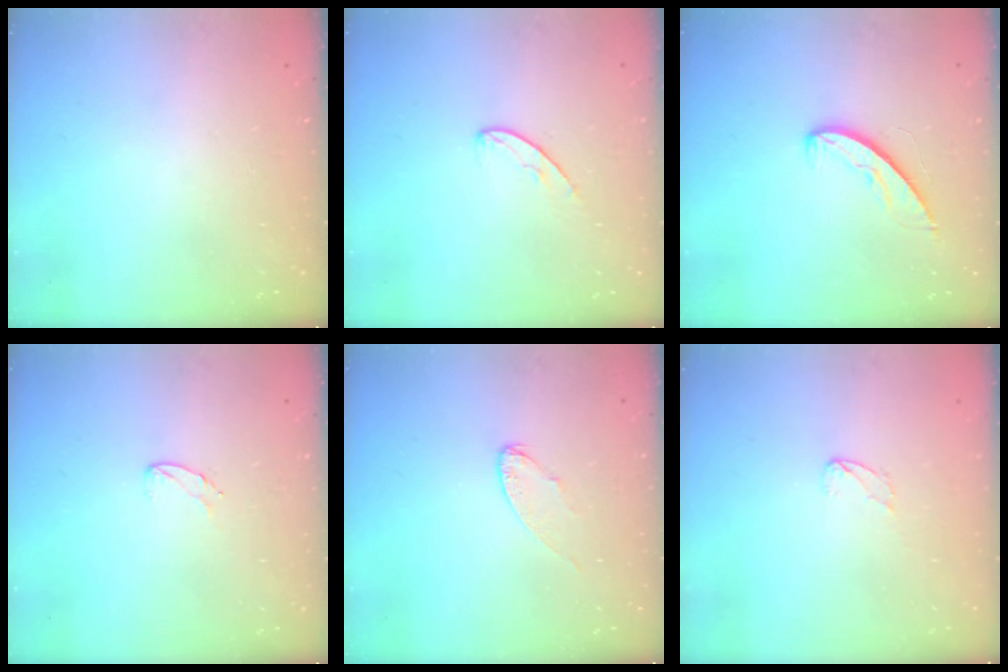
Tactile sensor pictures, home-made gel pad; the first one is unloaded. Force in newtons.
{"total": 5.0, "press": 5.0, "slide": 0.5}
{"total": 6.1, "press": 6.1, "slide": 0.5}
{"total": 5.0, "press": 4.9, "slide": 0.4}
{"total": 5.2, "press": 5.2, "slide": 0.4}
{"total": 3.3, "press": 3.3, "slide": 0.3}